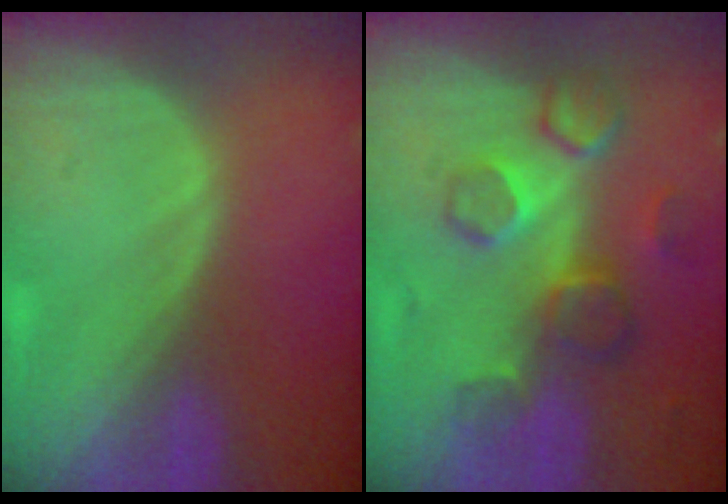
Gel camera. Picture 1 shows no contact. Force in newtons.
{"total": 8.6, "press": 7.7, "slide": 3.8}